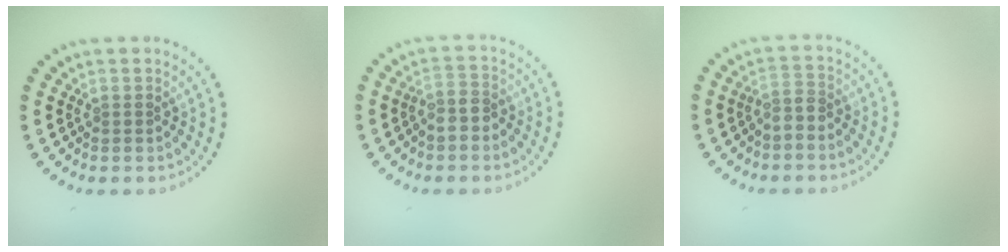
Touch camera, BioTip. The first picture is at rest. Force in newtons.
{"total": 2.2, "press": 1.9, "slide": 1.1}
{"total": 1.4, "press": 0.9, "slide": 1.0}